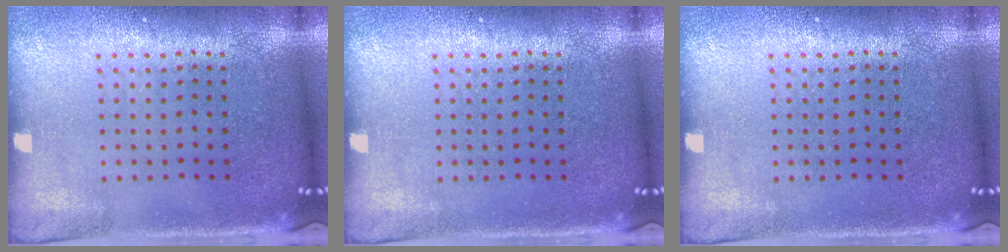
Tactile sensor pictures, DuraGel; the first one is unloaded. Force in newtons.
{"total": 0.0}
{"total": 0.0}